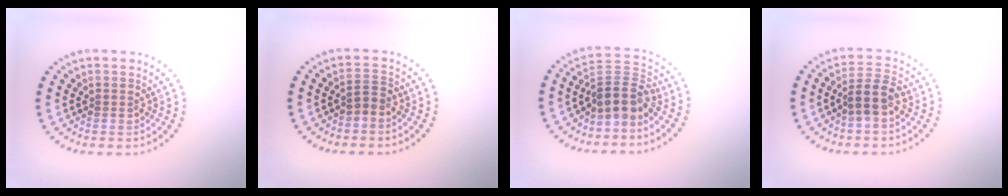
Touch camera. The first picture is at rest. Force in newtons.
{"total": 1.4, "press": 1.1, "slide": 0.7}
{"total": 3.9, "press": 3.1, "slide": 2.3}
{"total": 2.9, "press": 2.5, "slide": 1.4}